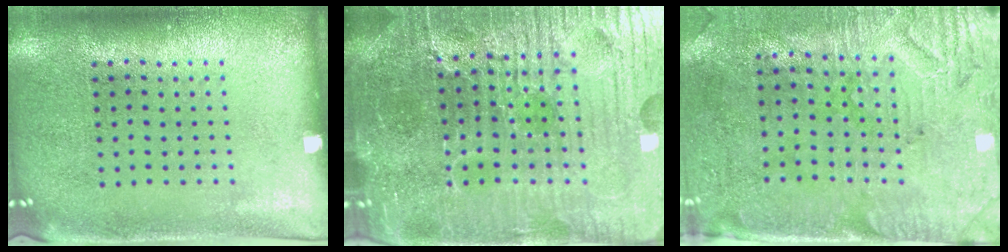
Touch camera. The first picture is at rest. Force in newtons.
{"total": 6.4, "press": 5.8, "slide": 2.7}
{"total": 3.1, "press": 2.6, "slide": 1.5}